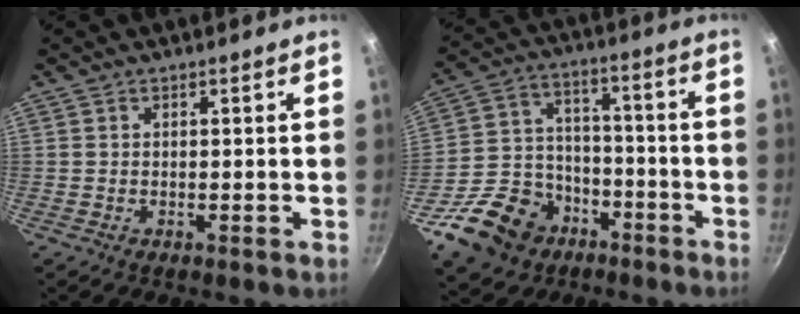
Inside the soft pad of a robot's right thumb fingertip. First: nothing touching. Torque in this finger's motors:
{"motor_torque": [0.54, -0.29, -0.15, -0.26, 0.06]}